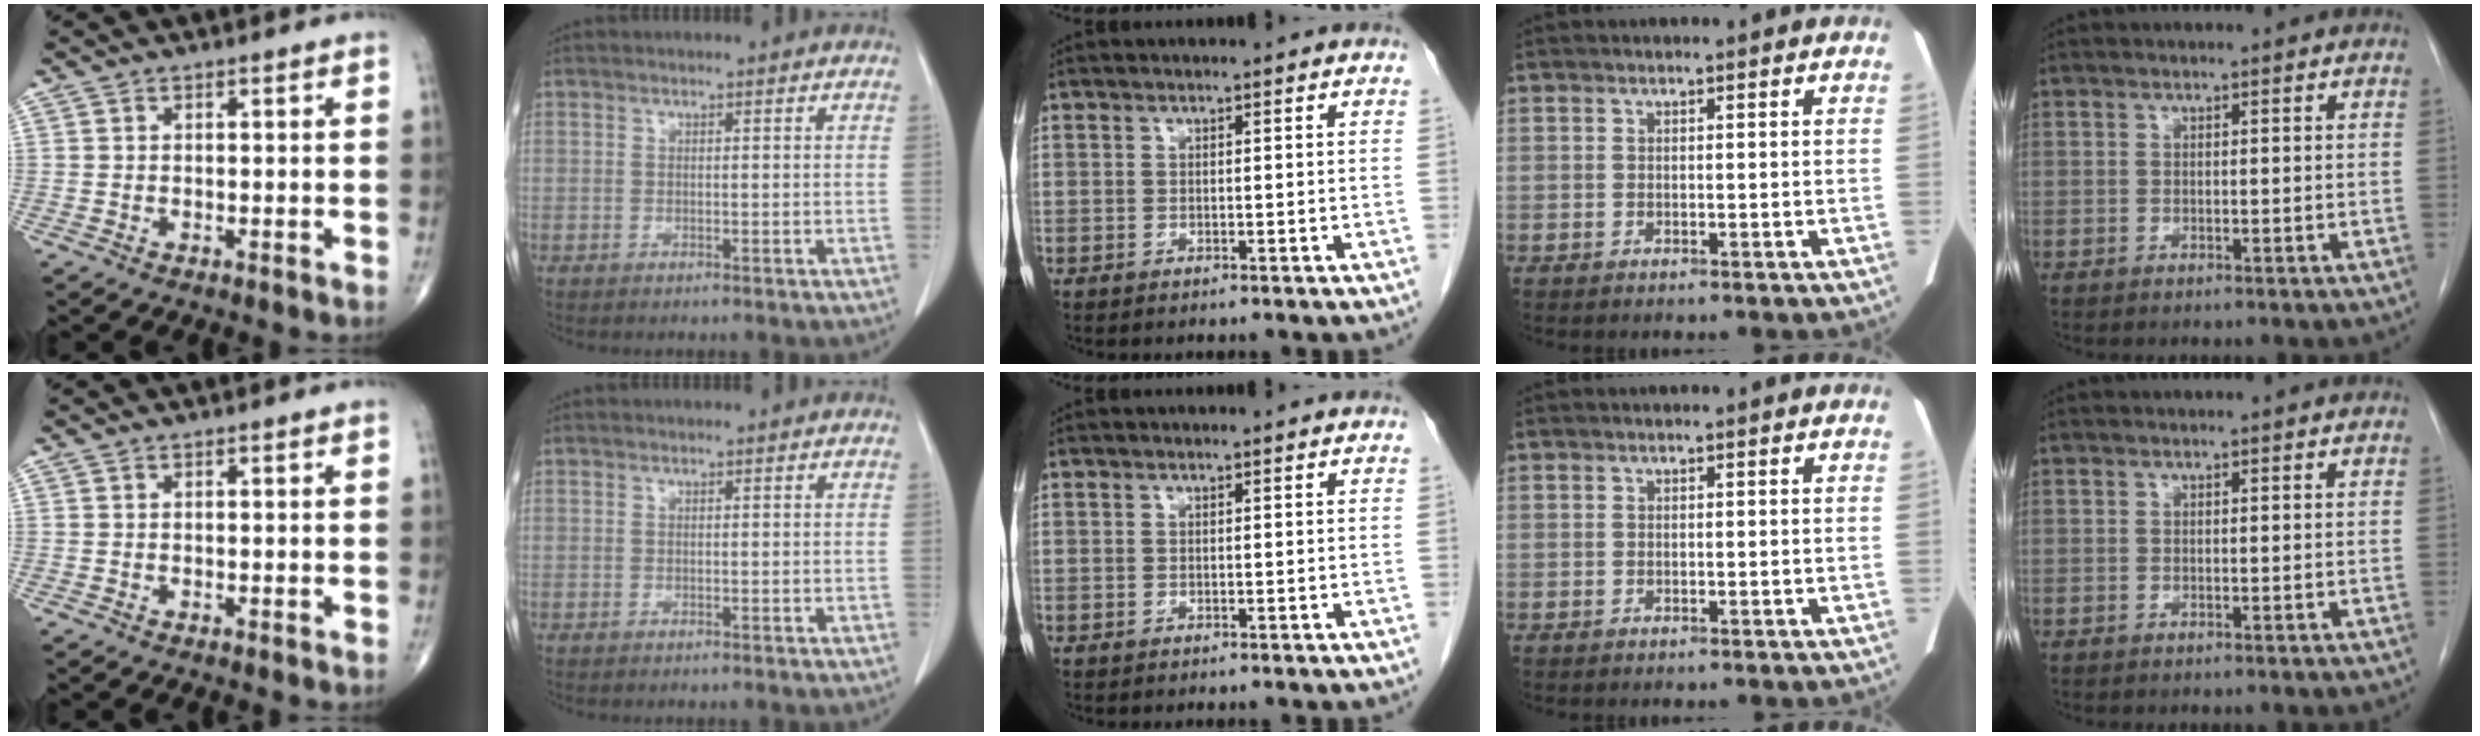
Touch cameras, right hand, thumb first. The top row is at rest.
{}